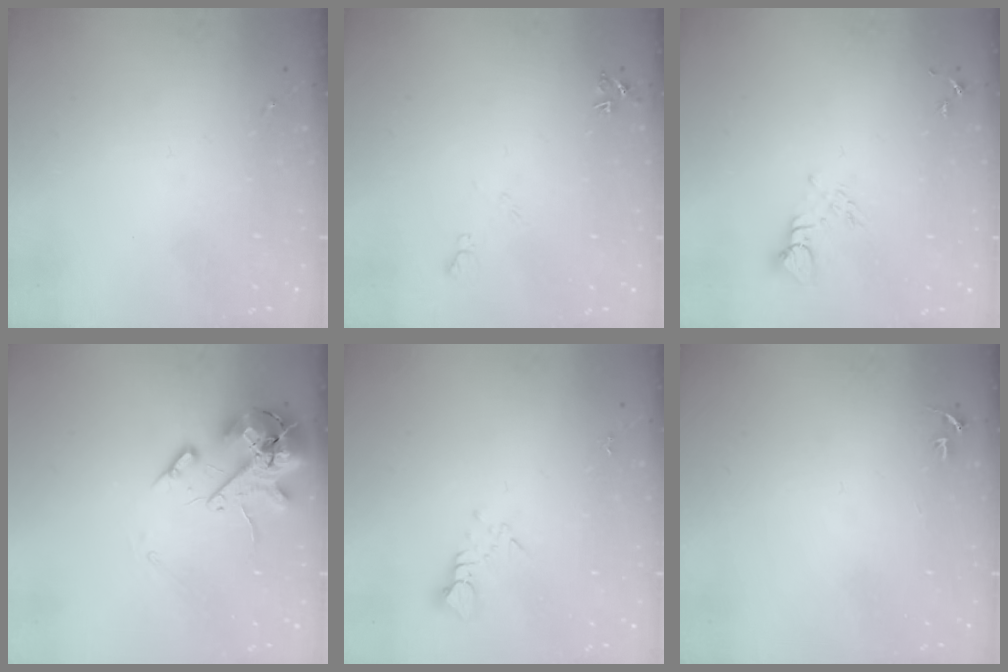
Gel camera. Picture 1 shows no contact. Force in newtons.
{"total": 5.2, "press": 5.1, "slide": 1.0}
{"total": 4.8, "press": 4.8, "slide": 0.2}
{"total": 14.6, "press": 14.4, "slide": 2.4}
{"total": 3.2, "press": 3.2, "slide": 0.2}
{"total": 3.1, "press": 3.1, "slide": 0.3}